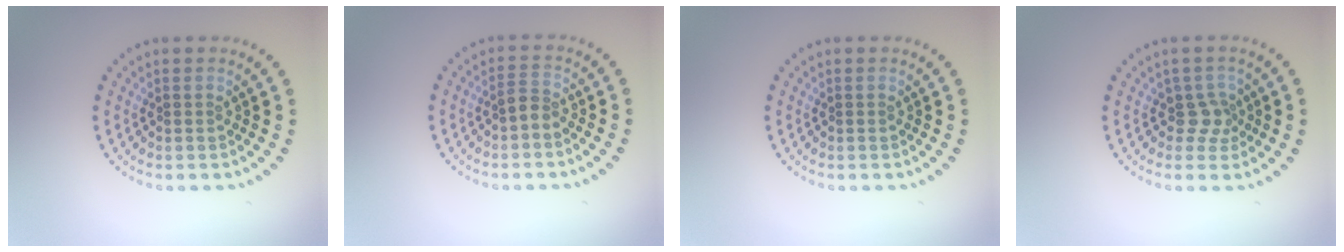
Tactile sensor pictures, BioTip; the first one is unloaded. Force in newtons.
{"total": 1.5, "press": 1.2, "slide": 0.9}
{"total": 0.0}
{"total": 1.9, "press": 1.3, "slide": 1.4}